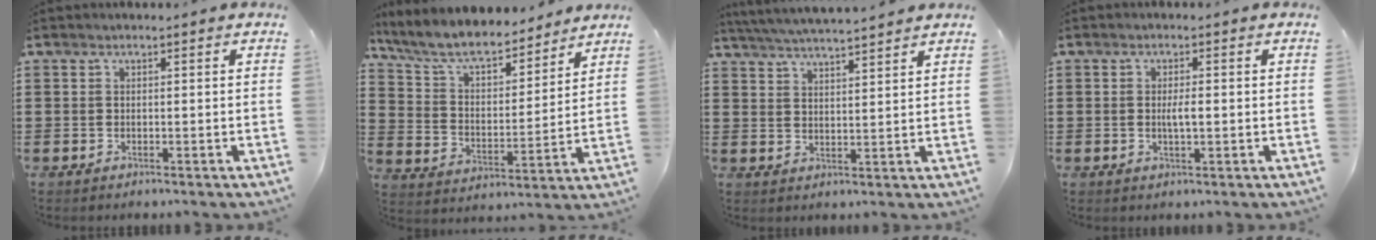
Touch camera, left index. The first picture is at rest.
{"total": 8.0, "force": [7.3, 1.5, 3.1], "torque": [-0.090, -0.044, 0.125]}
{"total": 4.7, "force": [4.6, -0.5, 0.9], "torque": [-0.034, -0.022, 0.081]}
{"total": 2.5, "force": [-0.1, 0.7, 2.4], "torque": [-0.046, -0.002, -0.002]}